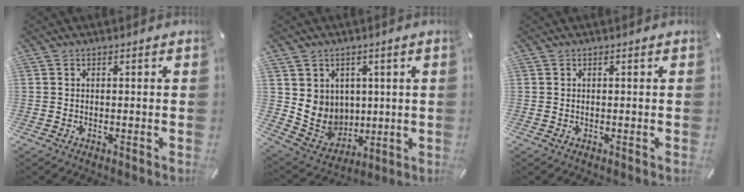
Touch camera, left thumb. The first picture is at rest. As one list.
[{"total": 8.5, "force": [2.6, 8.1, 0.2], "torque": [-0.023, -0.035, 0.061]}, {"total": 0.0}]